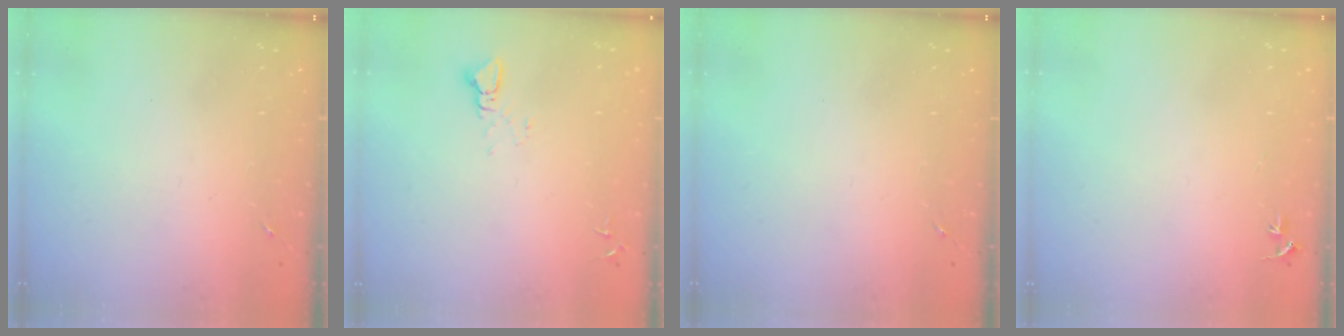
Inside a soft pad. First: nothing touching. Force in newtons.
{"total": 2.2, "press": 2.2, "slide": 0.1}
{"total": 0.0}
{"total": 3.0, "press": 3.0, "slide": 0.3}